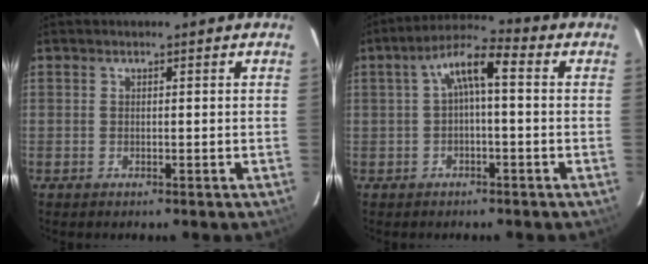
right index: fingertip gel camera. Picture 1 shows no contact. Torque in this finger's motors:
{"motor_torque": [0.65, -0.09, 0.51, 0.12]}